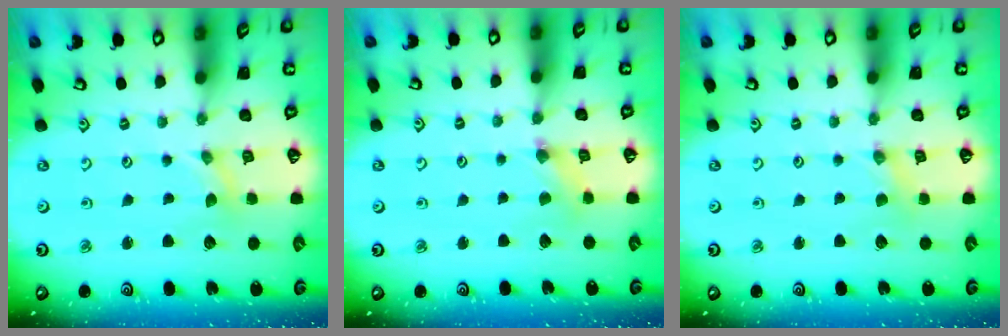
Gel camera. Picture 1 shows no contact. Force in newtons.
{"total": 1.4, "press": 1.3, "slide": 0.3}
{"total": 0.7, "press": 0.7, "slide": 0.2}